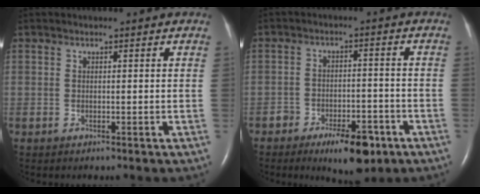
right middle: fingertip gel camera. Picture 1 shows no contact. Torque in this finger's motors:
{"motor_torque": [0.21, -0.17, 0.12, 0.06]}